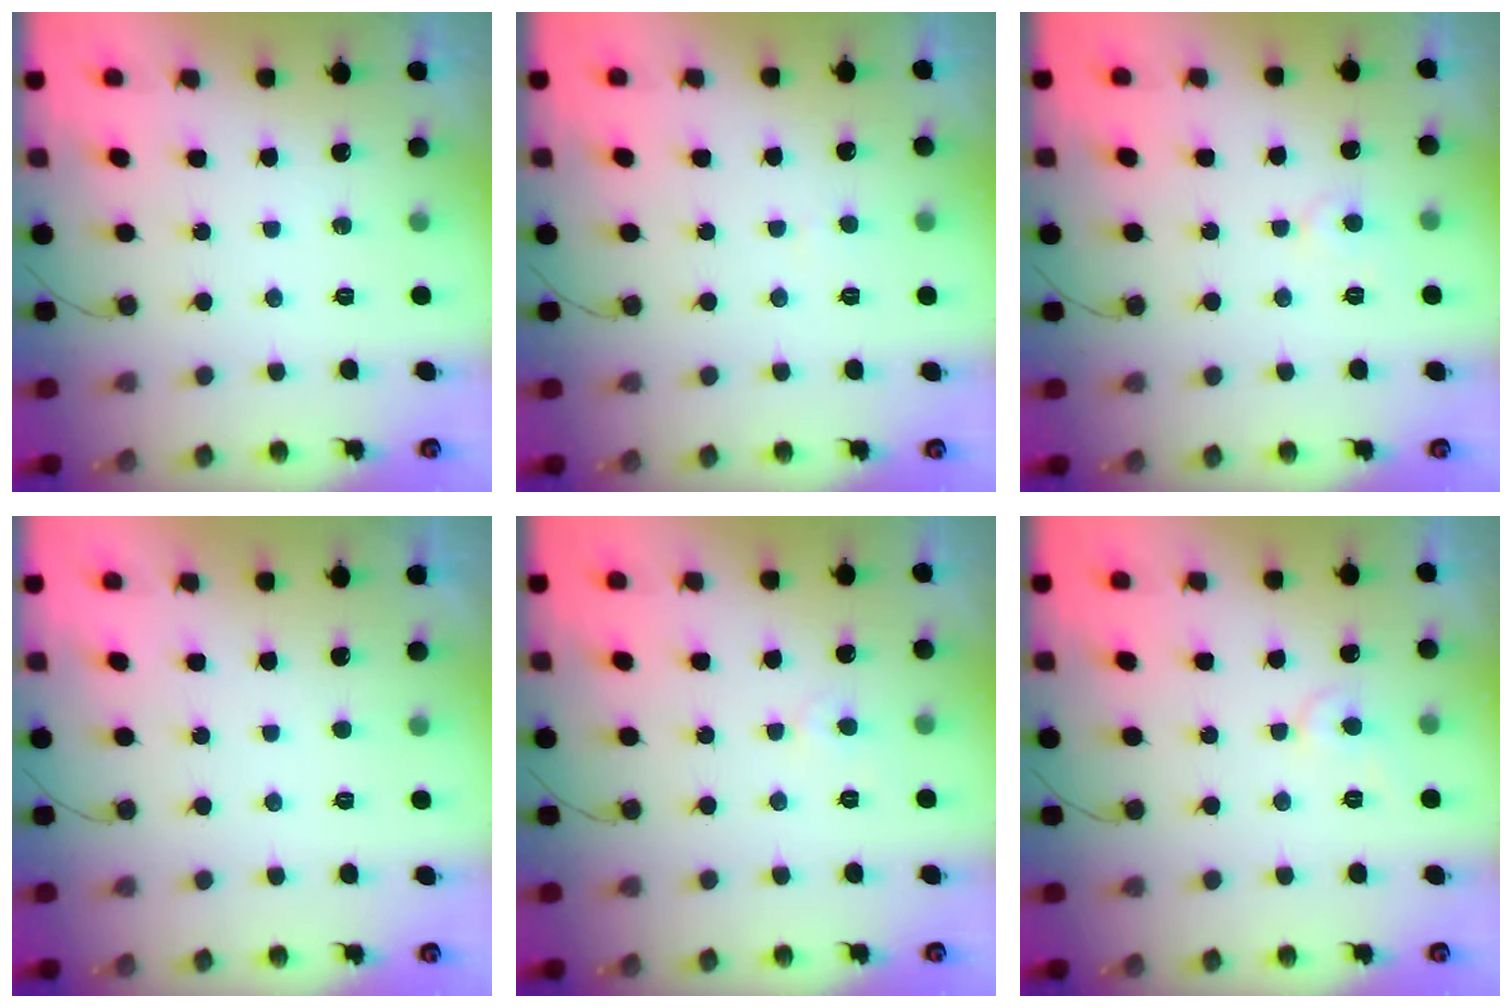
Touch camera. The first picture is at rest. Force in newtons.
{"total": 1.8, "press": 1.7, "slide": 0.1}
{"total": 3.6, "press": 3.6, "slide": 0.5}
{"total": 1.7, "press": 1.7, "slide": 0.2}
{"total": 3.1, "press": 3.0, "slide": 0.4}
{"total": 5.2, "press": 5.2, "slide": 0.4}